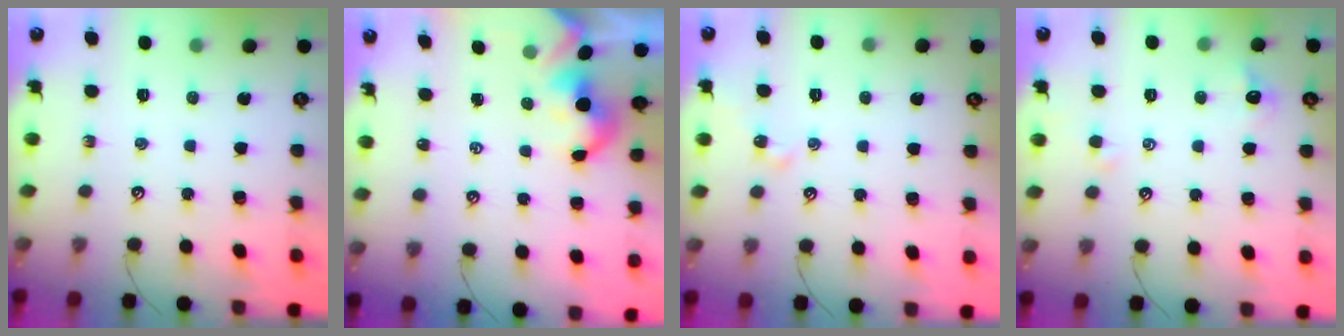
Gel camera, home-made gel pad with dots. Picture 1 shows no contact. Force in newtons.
{"total": 2.0, "press": 2.0, "slide": 0.2}
{"total": 0.9, "press": 0.9, "slide": 0.2}
{"total": 2.5, "press": 2.4, "slide": 0.7}